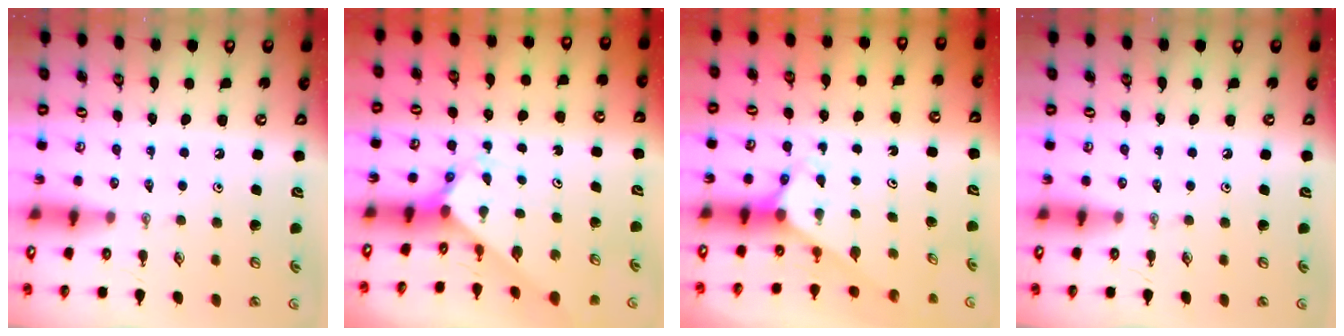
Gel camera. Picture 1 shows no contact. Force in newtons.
{"total": 2.7, "press": 2.7, "slide": 0.2}
{"total": 2.8, "press": 2.8, "slide": 0.2}
{"total": 0.0}